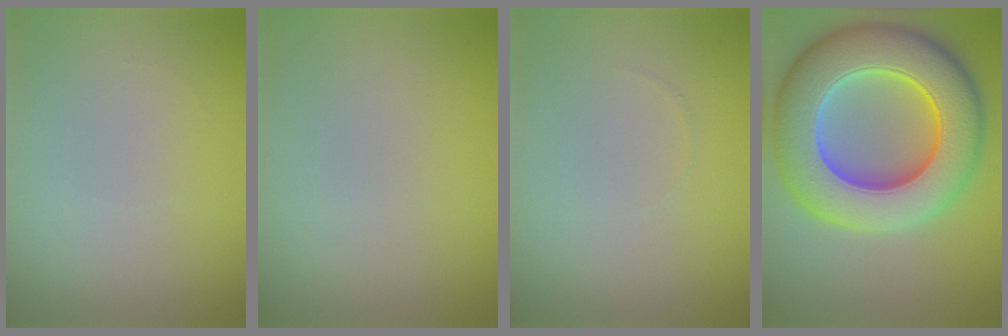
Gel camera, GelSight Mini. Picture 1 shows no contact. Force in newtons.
{"total": 0.0}
{"total": 0.0}
{"total": 13.2, "press": 13.0, "slide": 2.1}